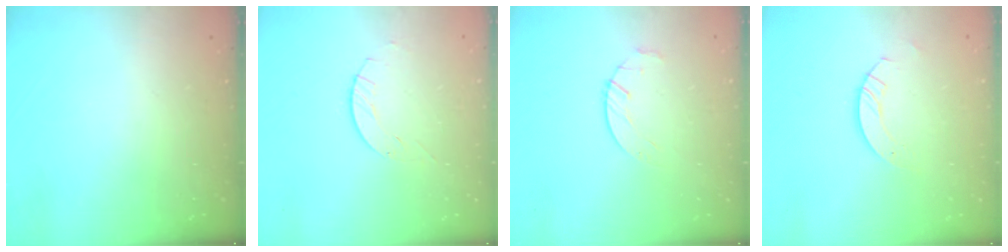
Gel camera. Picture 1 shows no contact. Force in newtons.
{"total": 2.9, "press": 2.9, "slide": 0.4}
{"total": 2.2, "press": 2.2, "slide": 0.4}
{"total": 3.7, "press": 3.7, "slide": 0.3}